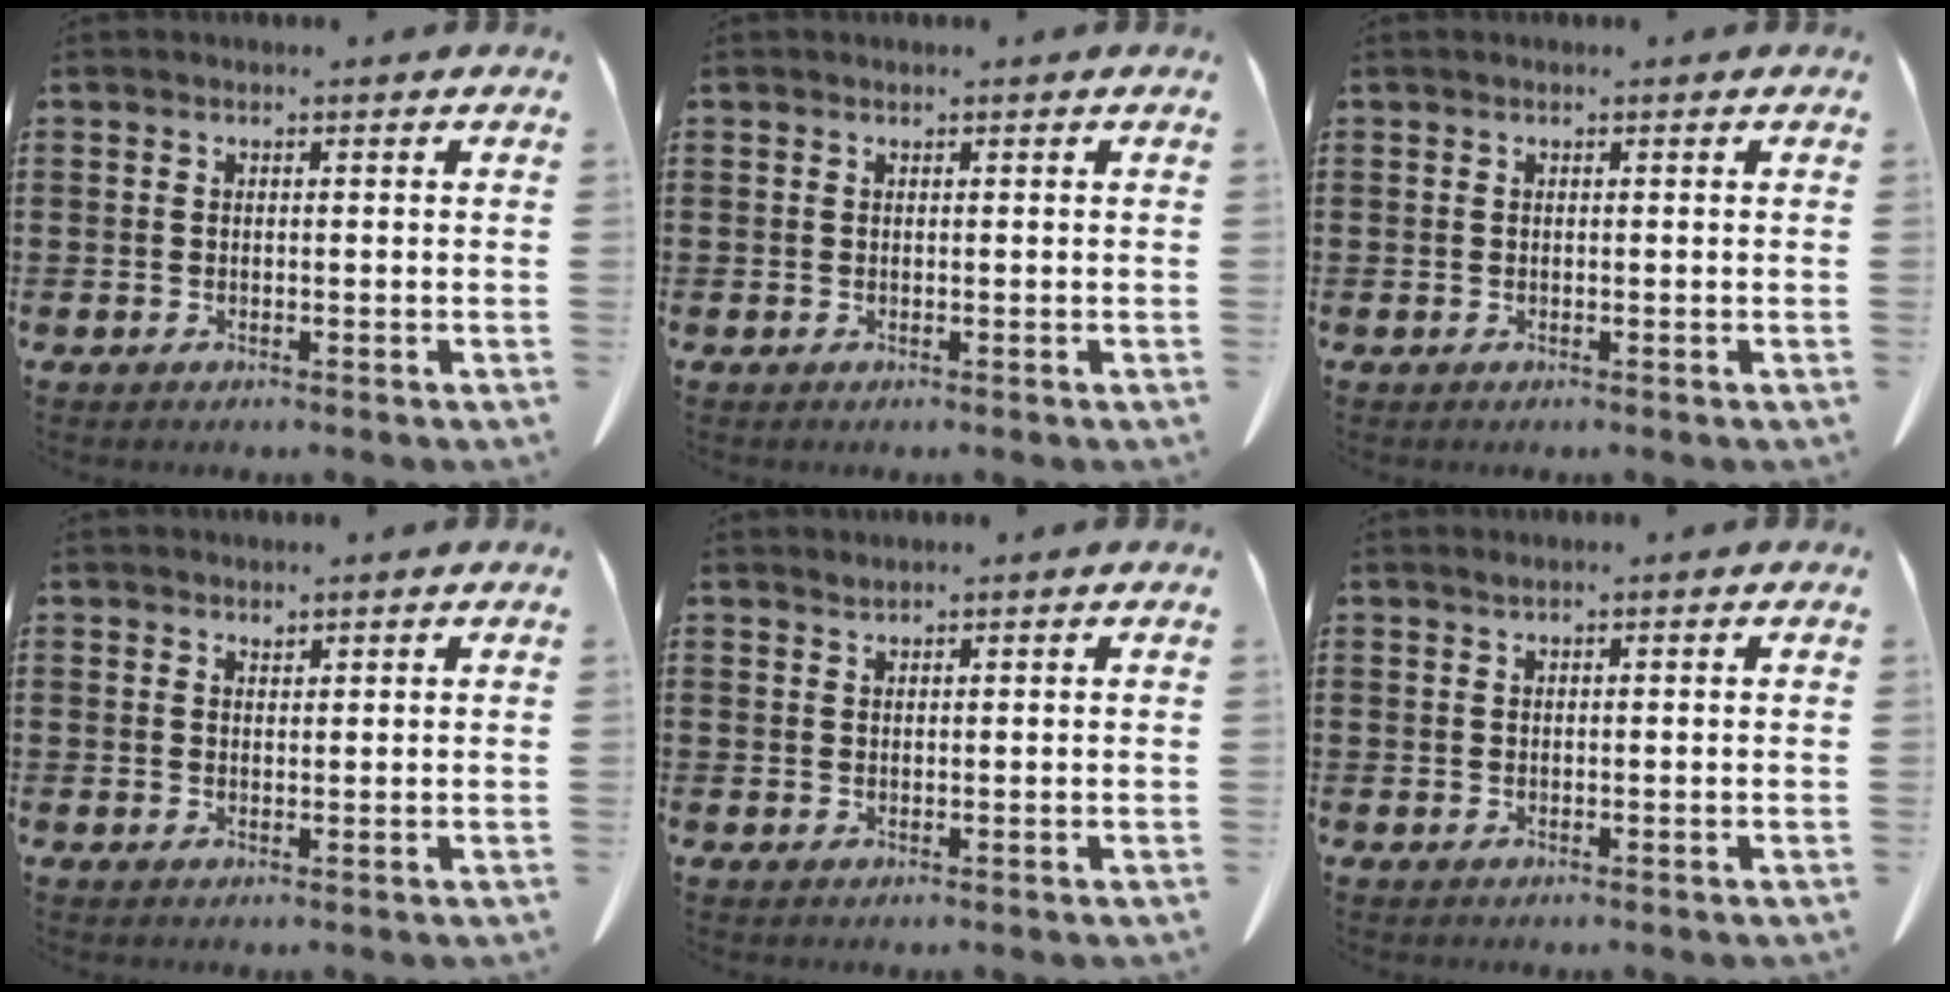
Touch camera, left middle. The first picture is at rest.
{"total": 0.0}
{"total": 0.0}
{"total": 1.3, "force": [1.3, 0.1, 0.0], "torque": [-0.003, -0.005, 0.026]}
{"total": 0.9, "force": [0.9, -0.1, 0.1], "torque": [-0.004, -0.005, 0.019]}
{"total": 0.6, "force": [0.5, -0.1, 0.4], "torque": [-0.008, -0.003, 0.011]}